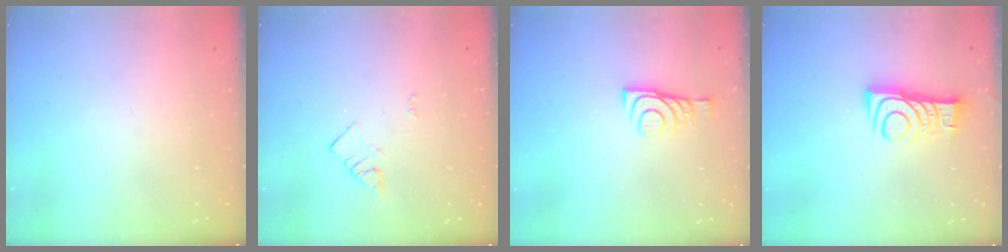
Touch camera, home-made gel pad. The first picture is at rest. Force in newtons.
{"total": 2.3, "press": 2.3, "slide": 0.3}
{"total": 6.4, "press": 6.4, "slide": 0.8}
{"total": 10.7, "press": 10.7, "slide": 0.4}